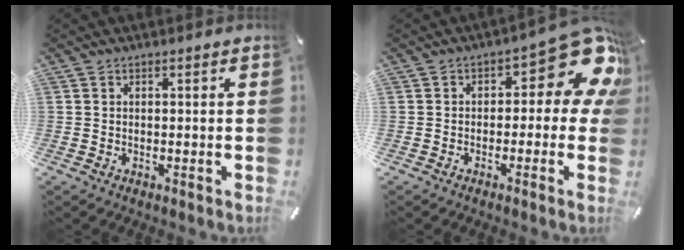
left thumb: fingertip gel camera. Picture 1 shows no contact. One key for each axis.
{"total": 13.2, "fx": 5.4, "fy": 6.1, "fz": 10.3, "tx": -0.126, "ty": -0.046, "tz": 0.091}